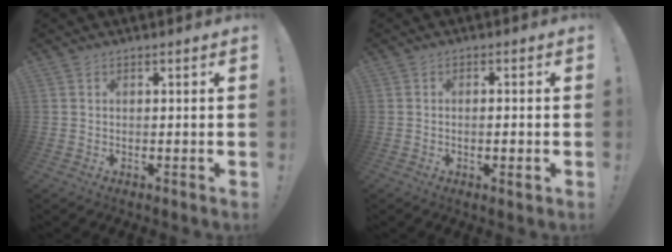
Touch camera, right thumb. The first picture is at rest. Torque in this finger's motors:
{"motor_torque": [-0.26, -0.12, 0.01, -0.13, -0.01]}